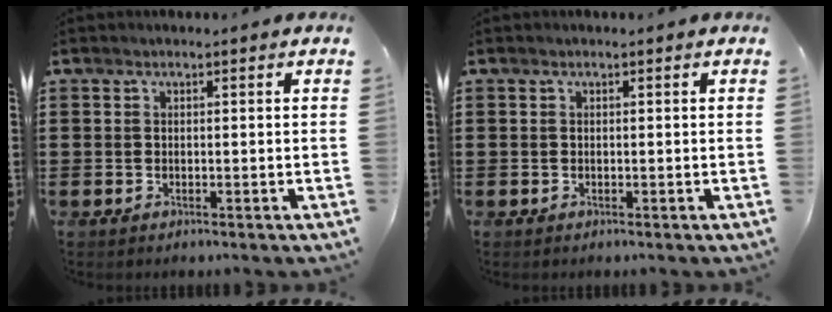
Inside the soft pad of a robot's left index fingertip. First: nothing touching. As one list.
[{"total": 0.0}]